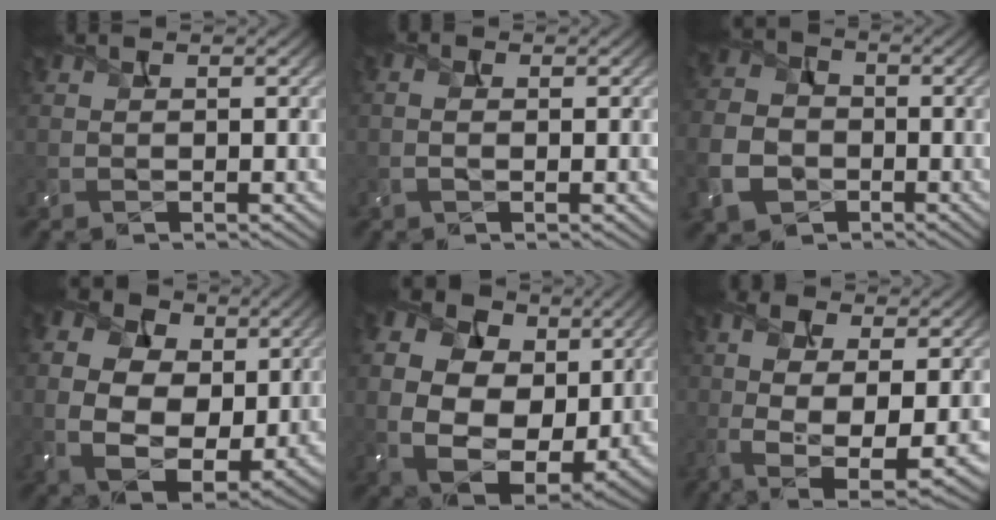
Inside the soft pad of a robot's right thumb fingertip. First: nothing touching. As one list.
[{"total": 1.6, "force": [-0.1, 0.6, 1.5], "torque": [-0.029, 0.001, -0.006]}, {"total": 8.2, "force": [-3.3, 6.3, 4.0], "torque": [-0.119, -0.024, -0.073]}, {"total": 12.5, "force": [1.7, 8.9, 8.7], "torque": [-0.205, 0.001, 0.041]}, {"total": 16.0, "force": [2.9, 11.6, 10.6], "torque": [-0.233, 0.011, 0.067]}, {"total": 9.4, "force": [-1.2, 3.8, 8.6], "torque": [-0.192, -0.005, -0.018]}]